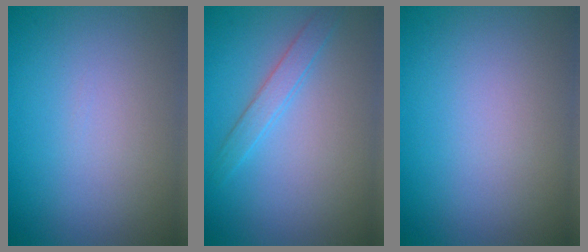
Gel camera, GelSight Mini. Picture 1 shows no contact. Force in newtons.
{"total": 1.8, "press": 1.8, "slide": 0.0}
{"total": 0.0}